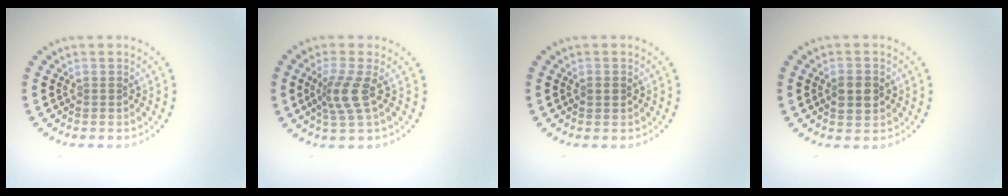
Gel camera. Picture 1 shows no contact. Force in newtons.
{"total": 2.9, "press": 2.1, "slide": 2.0}
{"total": 1.1, "press": 1.1, "slide": 0.1}
{"total": 2.9, "press": 2.9, "slide": 0.1}